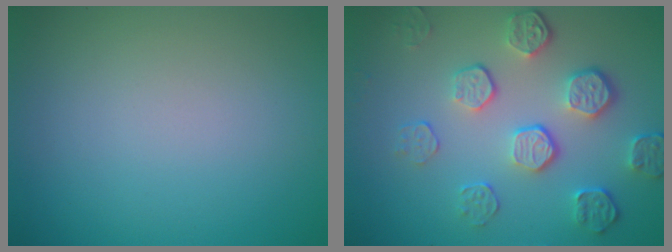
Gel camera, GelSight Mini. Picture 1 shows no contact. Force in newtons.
{"total": 5.2, "press": 3.7, "slide": 3.6}